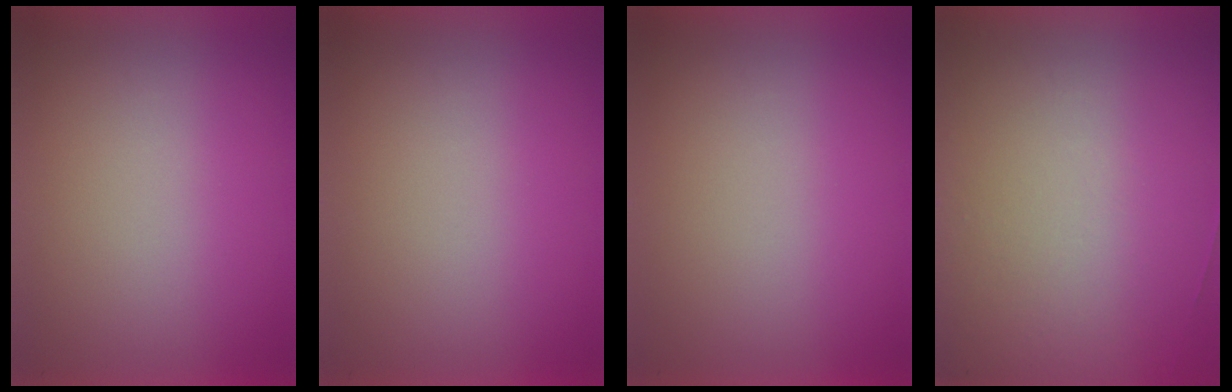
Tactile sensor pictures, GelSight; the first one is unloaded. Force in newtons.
{"total": 0.0}
{"total": 0.0}
{"total": 4.5}